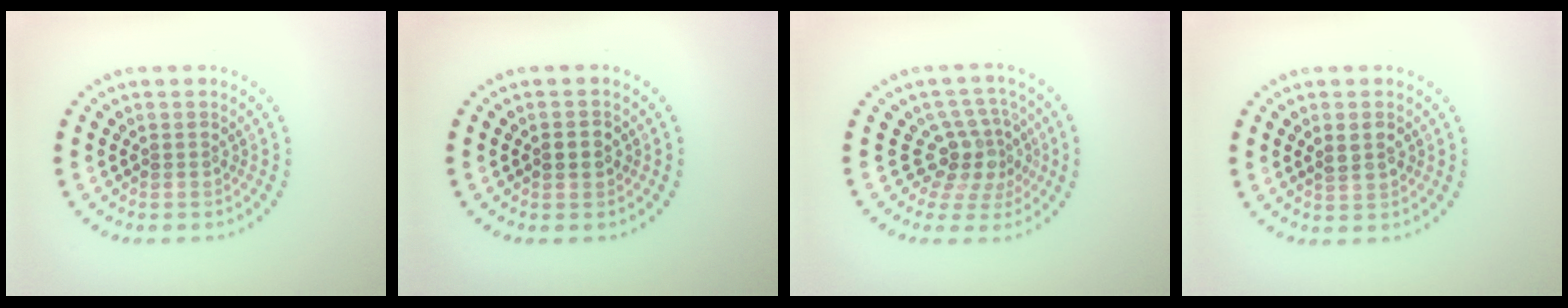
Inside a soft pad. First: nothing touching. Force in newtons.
{"total": 2.0, "press": 2.0, "slide": 0.2}
{"total": 4.1, "press": 2.8, "slide": 2.9}
{"total": 1.6, "press": 1.6, "slide": 0.3}